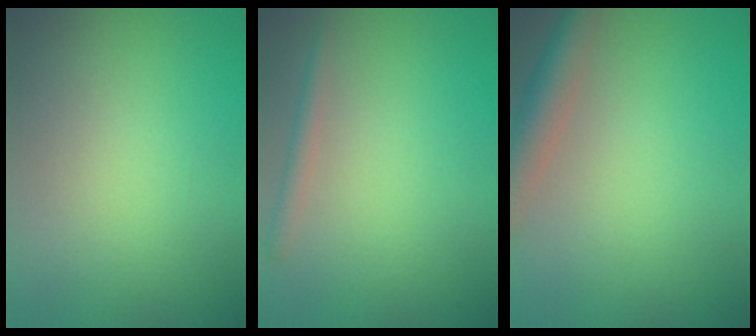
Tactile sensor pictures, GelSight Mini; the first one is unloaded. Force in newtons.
{"total": 1.4, "press": 1.4, "slide": 0.1}
{"total": 4.1, "press": 4.0, "slide": 0.3}